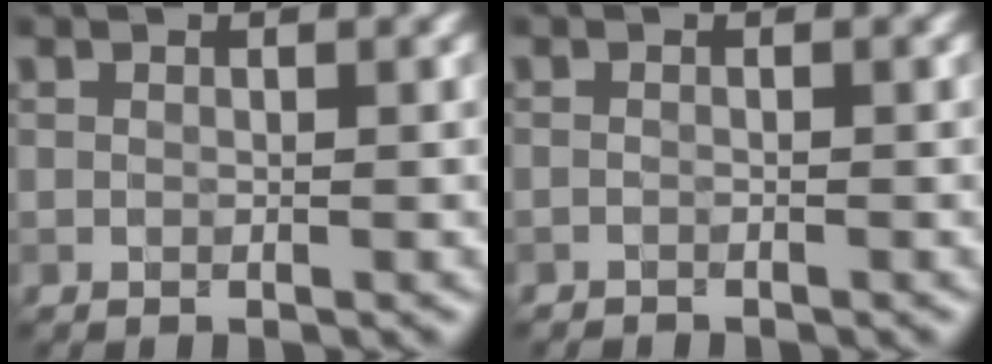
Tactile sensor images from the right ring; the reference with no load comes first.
{"total": 0.6, "force": [-0.6, 0.1, 0.0], "torque": [0.002, -0.003, -0.012]}